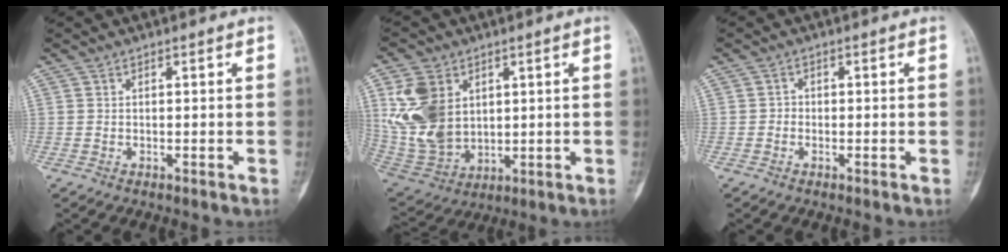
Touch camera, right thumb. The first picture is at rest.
{"total": 14.4, "force": [4.1, 10.5, 8.9], "torque": [-0.165, -0.017, 0.100]}
{"total": 1.3, "force": [-0.4, 1.2, 0.4], "torque": [0.004, 0.007, -0.012]}